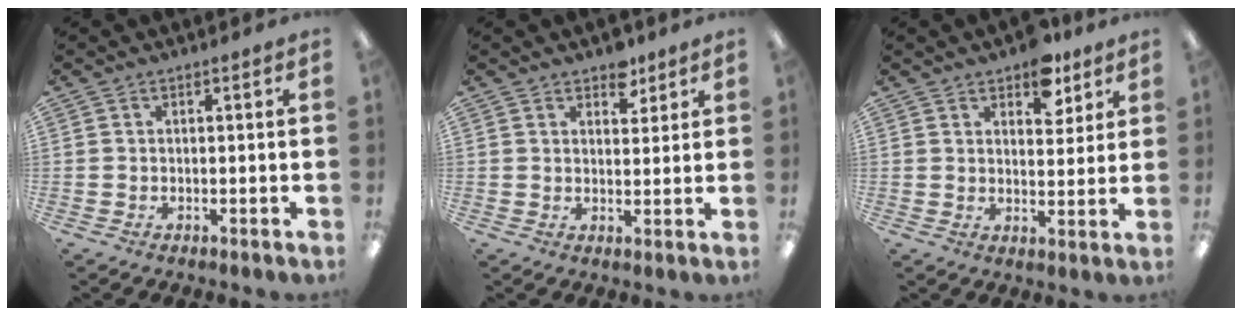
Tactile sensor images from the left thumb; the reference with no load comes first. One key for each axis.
{"total": 5.0, "fx": 3.7, "fy": 2.7, "fz": 1.9, "tx": -0.006, "ty": -0.020, "tz": 0.061}
{"total": 7.8, "fx": 5.7, "fy": 4.1, "fz": 3.5, "tx": -0.029, "ty": -0.028, "tz": 0.096}